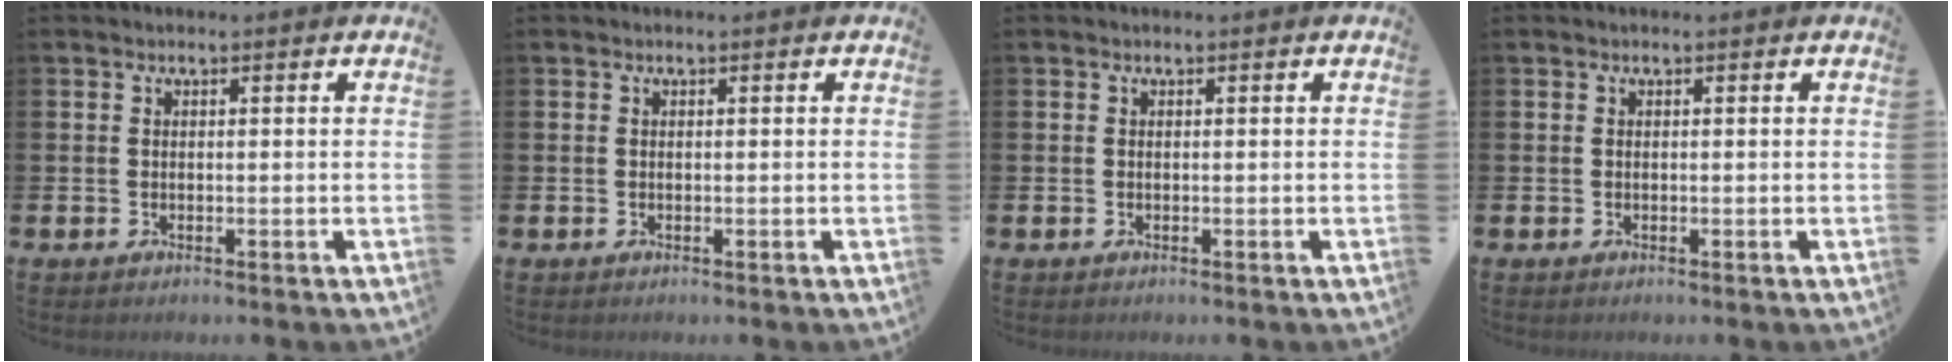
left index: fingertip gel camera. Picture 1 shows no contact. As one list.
[{"total": 0.0}, {"total": 0.0}, {"total": 0.0}]